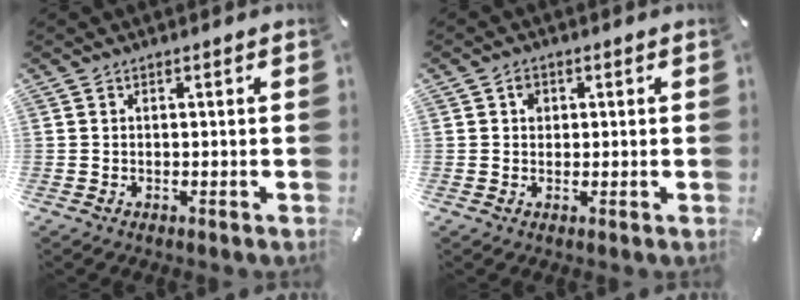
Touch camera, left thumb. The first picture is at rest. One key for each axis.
{"total": 2.3, "fx": 0.3, "fy": 2.0, "fz": 1.0, "tx": -0.006, "ty": 0.001, "tz": -0.001}